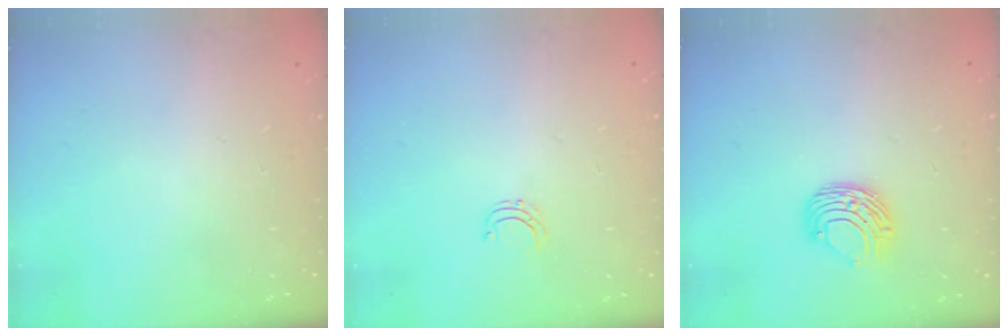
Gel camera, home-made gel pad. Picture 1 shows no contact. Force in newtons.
{"total": 3.8, "press": 3.8, "slide": 0.2}
{"total": 8.0, "press": 7.9, "slide": 0.4}